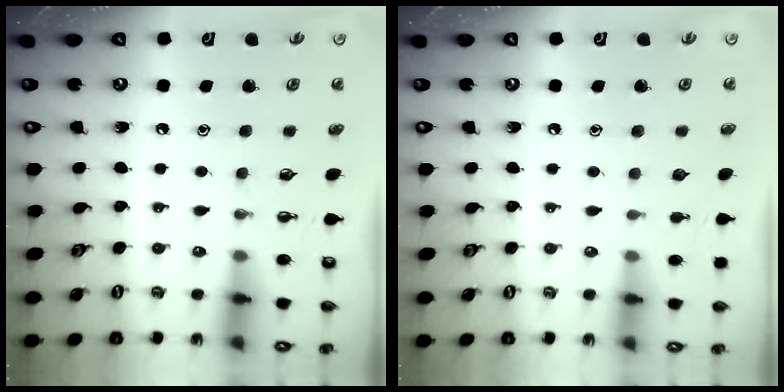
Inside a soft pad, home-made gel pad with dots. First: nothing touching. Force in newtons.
{"total": 0.0}